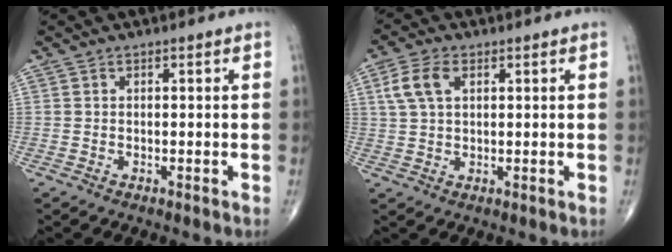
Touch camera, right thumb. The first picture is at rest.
{"total": 6.0, "force": [2.1, 3.5, 4.4], "torque": [-0.097, 0.009, 0.042]}